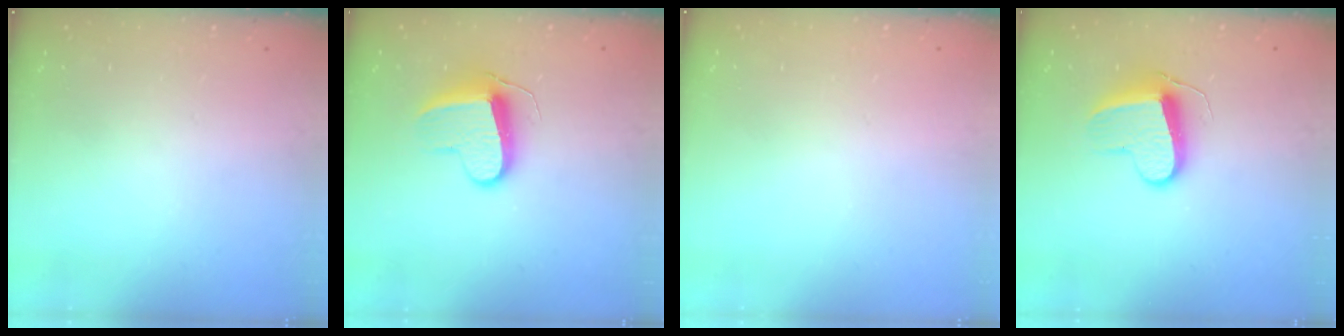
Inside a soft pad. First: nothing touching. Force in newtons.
{"total": 9.9, "press": 9.9, "slide": 0.2}
{"total": 0.0}
{"total": 9.9, "press": 9.9, "slide": 0.6}